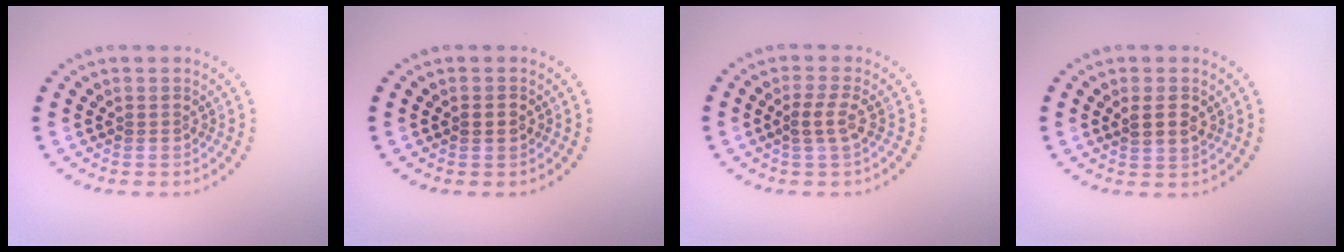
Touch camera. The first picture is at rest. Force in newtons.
{"total": 1.4, "press": 1.4, "slide": 0.2}
{"total": 1.8, "press": 1.5, "slide": 1.0}
{"total": 2.0, "press": 1.9, "slide": 0.5}